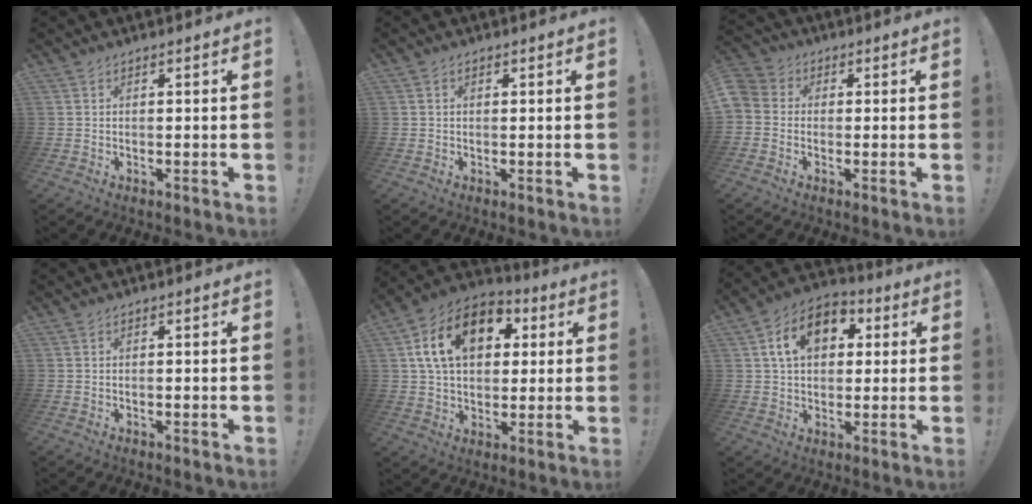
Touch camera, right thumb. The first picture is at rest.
{"total": 0.6, "force": [0.1, 0.4, 0.4], "torque": [-0.015, 0.005, 0.002]}
{"total": 4.0, "force": [-1.2, 3.4, 1.7], "torque": [-0.043, 0.009, -0.021]}
{"total": 0.6, "force": [-0.5, 0.0, 0.2], "torque": [-0.006, 0.000, -0.010]}
{"total": 17.8, "force": [5.8, 12.1, 11.7], "torque": [-0.184, -0.001, 0.106]}
{"total": 13.3, "force": [4.2, 9.4, 8.4], "torque": [-0.130, 0.003, 0.080]}